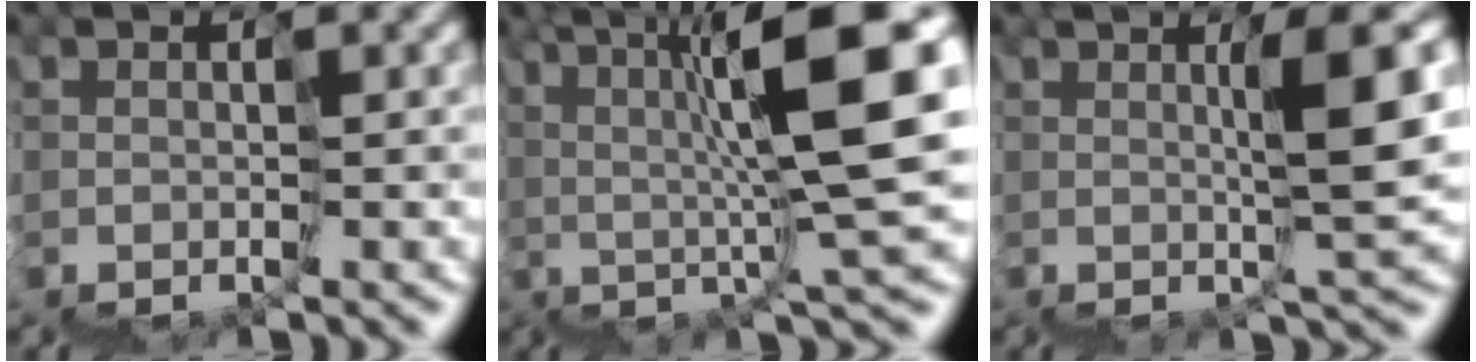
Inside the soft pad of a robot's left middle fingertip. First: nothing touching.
{"total": 10.1, "force": [2.9, 0.2, 9.7], "torque": [-0.146, 0.030, 0.046]}
{"total": 6.7, "force": [2.4, 0.1, 6.3], "torque": [-0.088, 0.030, 0.039]}